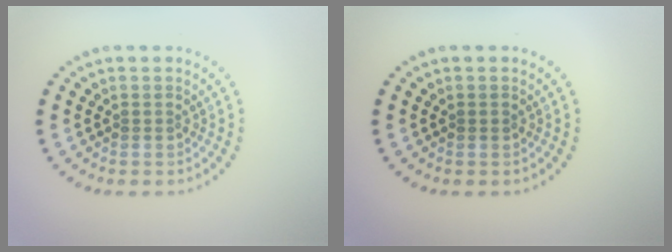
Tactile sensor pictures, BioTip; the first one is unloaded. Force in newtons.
{"total": 0.5, "press": 0.5, "slide": 0.1}